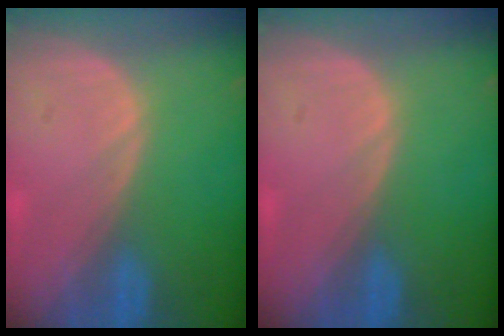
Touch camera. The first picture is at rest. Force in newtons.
{"total": 0.0}